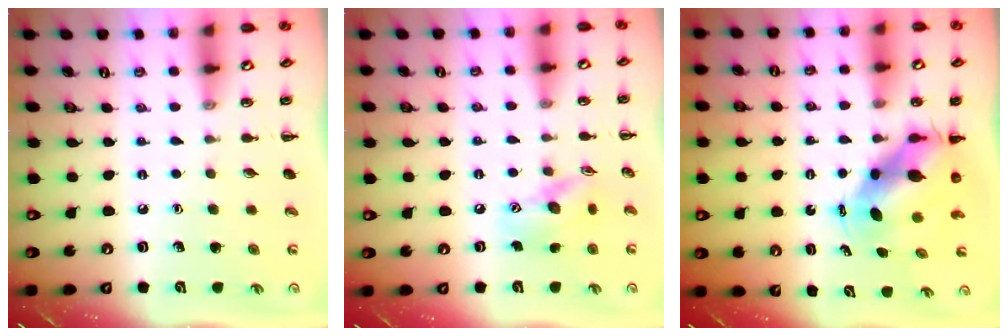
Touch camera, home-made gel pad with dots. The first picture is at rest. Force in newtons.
{"total": 12.6, "press": 12.5, "slide": 1.9}
{"total": 5.8, "press": 5.6, "slide": 1.5}